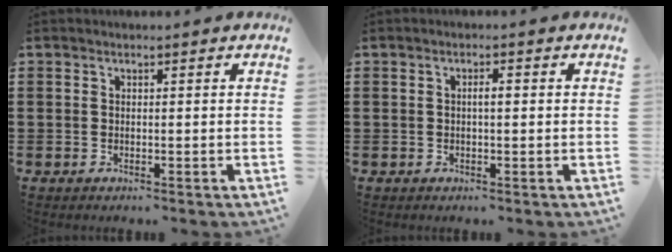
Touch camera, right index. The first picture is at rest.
{"total": 1.5, "force": [0.0, 0.4, 1.5], "torque": [-0.027, 0.002, -0.001]}